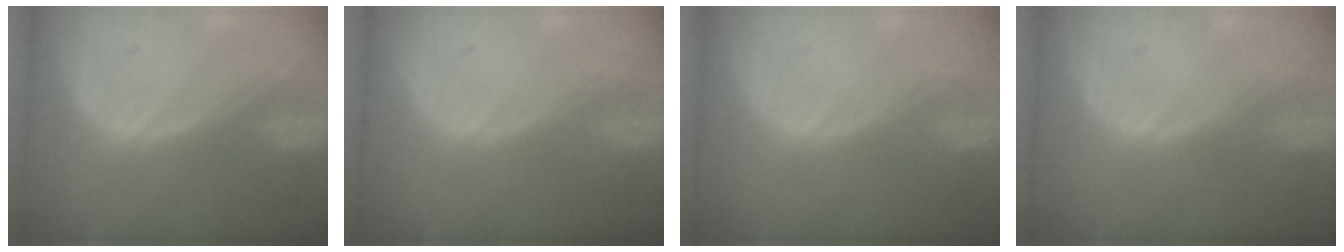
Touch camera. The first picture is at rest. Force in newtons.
{"total": 0.0}
{"total": 0.0}
{"total": 0.0}